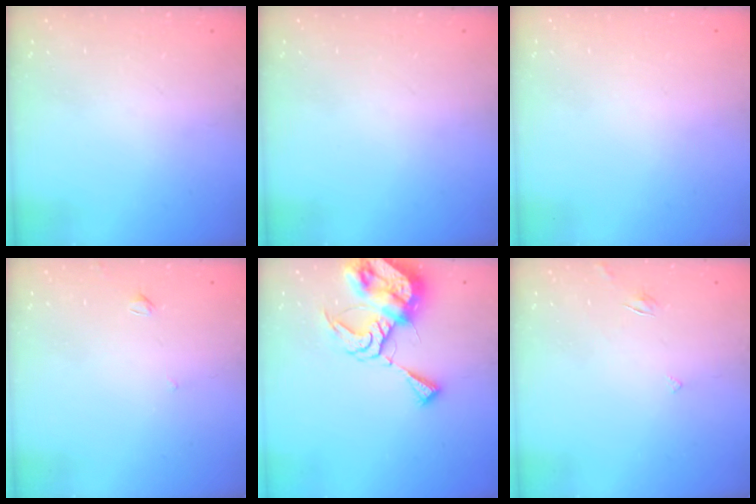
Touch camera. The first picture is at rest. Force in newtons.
{"total": 0.0}
{"total": 1.9, "press": 1.9, "slide": 0.1}
{"total": 1.7, "press": 1.6, "slide": 0.5}
{"total": 11.5, "press": 11.4, "slide": 1.4}
{"total": 2.8, "press": 2.8, "slide": 0.3}